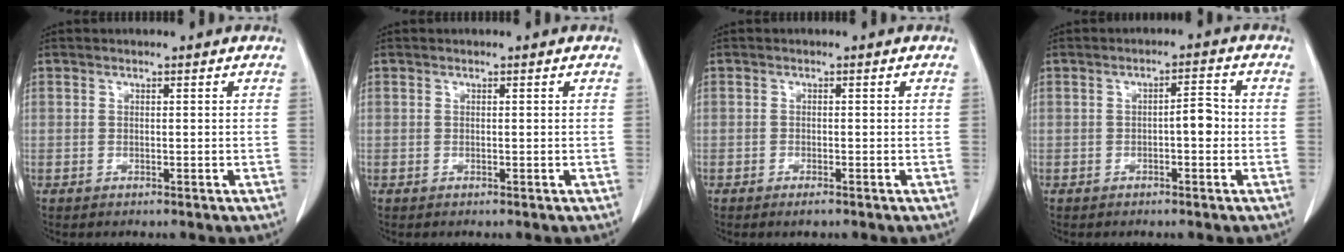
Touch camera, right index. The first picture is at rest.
{"total": 0.0}
{"total": 1.2, "force": [-0.9, 0.1, 0.8], "torque": [-0.015, -0.003, -0.012]}
{"total": 2.9, "force": [-0.5, 0.8, 2.7], "torque": [-0.036, 0.009, -0.008]}